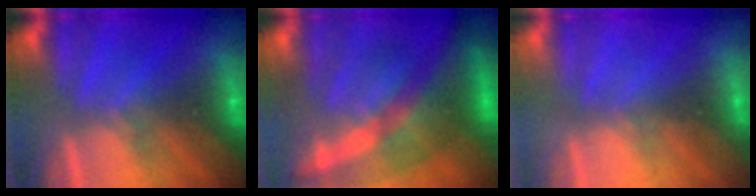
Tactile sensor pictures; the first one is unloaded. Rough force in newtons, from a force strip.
{"total": 9.8}
{"total": 2.1}